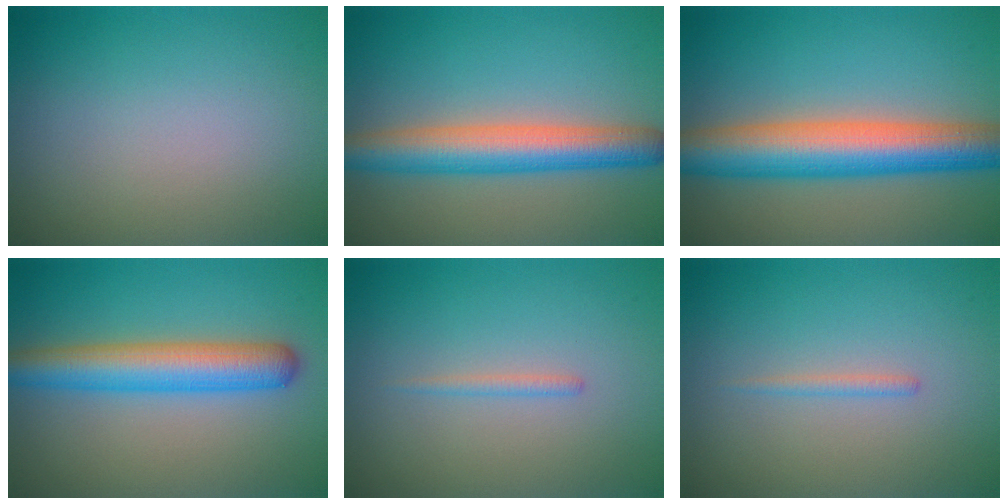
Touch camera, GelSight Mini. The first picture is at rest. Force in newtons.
{"total": 6.5, "press": 6.5, "slide": 0.2}
{"total": 9.4, "press": 9.4, "slide": 0.3}
{"total": 5.9, "press": 5.9, "slide": 0.1}
{"total": 0.8, "press": 0.8, "slide": 0.1}
{"total": 0.8, "press": 0.8, "slide": 0.1}